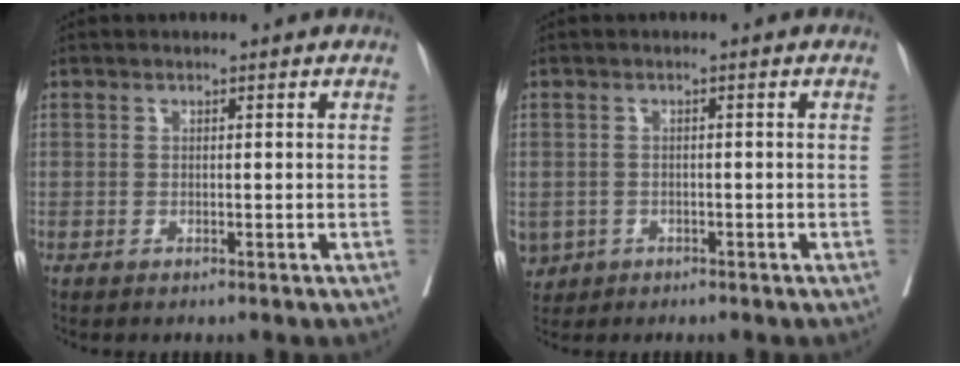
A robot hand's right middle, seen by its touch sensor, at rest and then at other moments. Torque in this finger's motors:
{"motor_torque": [1.80, -0.34, 1.06, 0.21]}